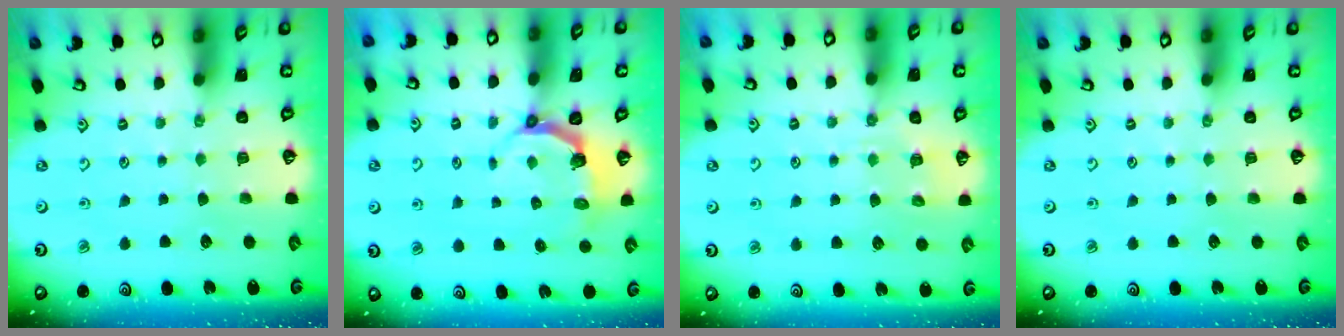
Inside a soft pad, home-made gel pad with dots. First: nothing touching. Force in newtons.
{"total": 4.4, "press": 2.9, "slide": 3.3}
{"total": 6.1, "press": 6.0, "slide": 0.9}
{"total": 0.0}